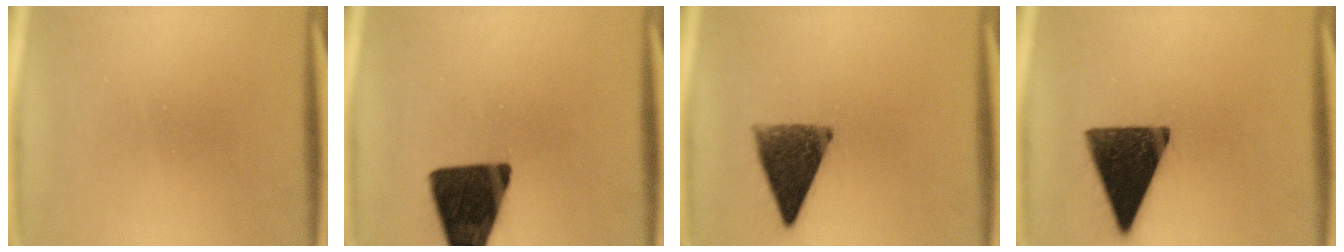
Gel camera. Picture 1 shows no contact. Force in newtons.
{"total": 17.0}
{"total": 9.9}
{"total": 14.4}